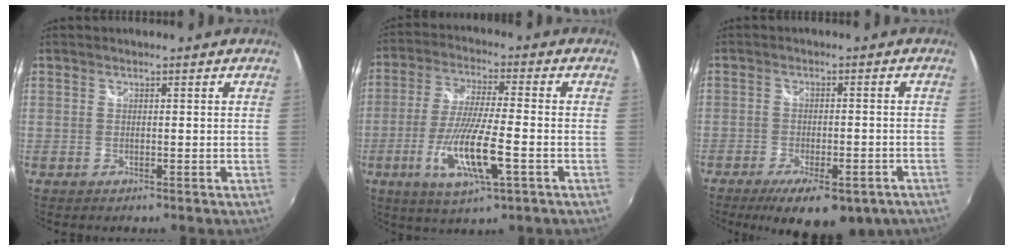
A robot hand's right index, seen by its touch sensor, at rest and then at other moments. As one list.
[{"total": 13.2, "force": [-4.6, 2.4, 12.2], "torque": [-0.245, -0.021, -0.084]}, {"total": 15.2, "force": [-10.4, 5.4, 9.7], "torque": [-0.175, -0.033, -0.140]}]